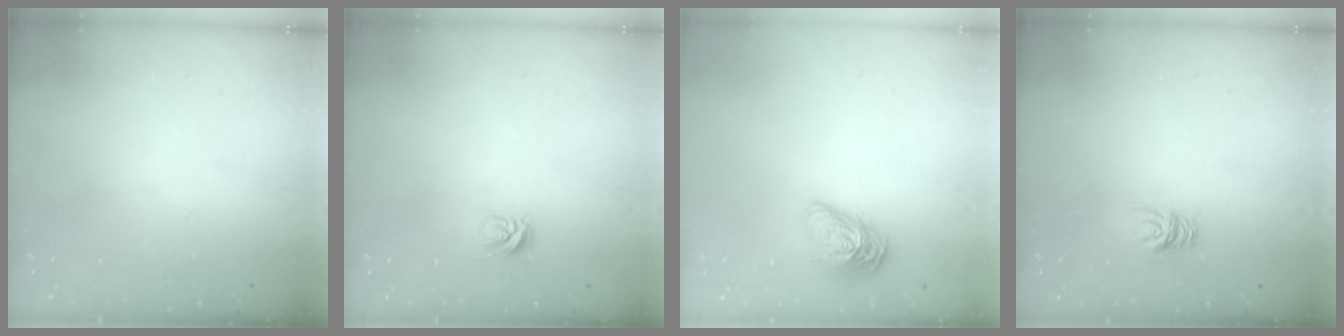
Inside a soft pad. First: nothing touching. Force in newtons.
{"total": 5.0, "press": 5.0, "slide": 0.5}
{"total": 11.6, "press": 11.5, "slide": 0.5}
{"total": 4.5, "press": 4.4, "slide": 0.3}